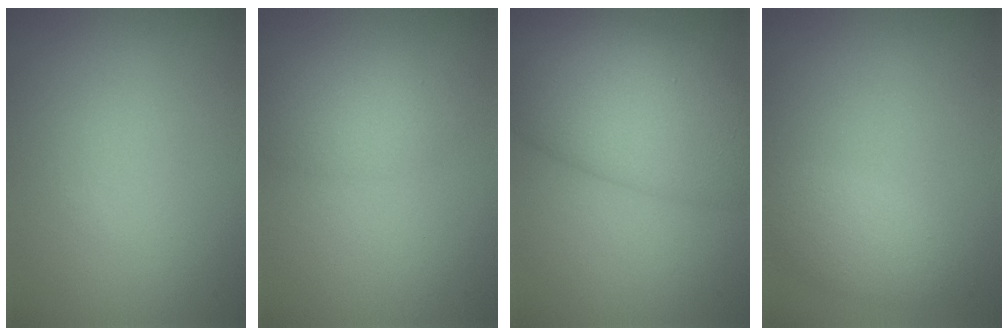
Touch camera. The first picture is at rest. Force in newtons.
{"total": 2.3, "press": 2.3, "slide": 0.1}
{"total": 9.6, "press": 9.6, "slide": 0.4}
{"total": 2.5, "press": 2.5, "slide": 0.1}